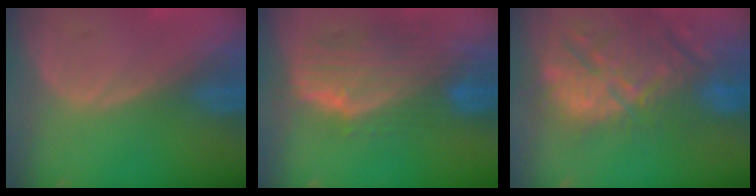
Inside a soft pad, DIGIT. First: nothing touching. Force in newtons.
{"total": 10.4, "press": 9.1, "slide": 5.0}
{"total": 15.2, "press": 13.0, "slide": 7.9}